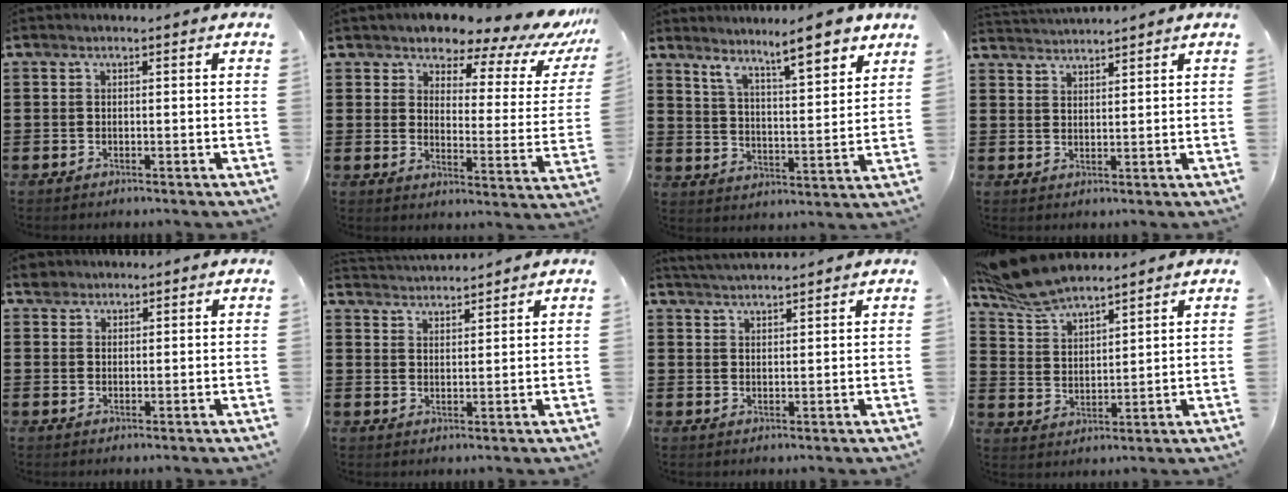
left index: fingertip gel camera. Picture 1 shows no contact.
{"total": 6.8, "force": [5.8, 2.5, 2.5], "torque": [-0.057, -0.041, 0.095]}
{"total": 8.6, "force": [7.4, 0.9, 4.4], "torque": [-0.075, -0.044, 0.122]}
{"total": 2.5, "force": [2.5, -0.3, -0.5], "torque": [0.000, -0.009, 0.048]}
{"total": 2.1, "force": [1.7, 1.2, 0.1], "torque": [0.000, 0.002, 0.032]}
{"total": 3.1, "force": [3.1, -0.2, -0.4], "torque": [-0.003, -0.013, 0.056]}
{"total": 2.8, "force": [2.7, -0.4, 0.0], "torque": [-0.008, -0.008, 0.052]}
{"total": 8.2, "force": [7.5, 1.9, 2.8], "torque": [-0.086, -0.020, 0.140]}